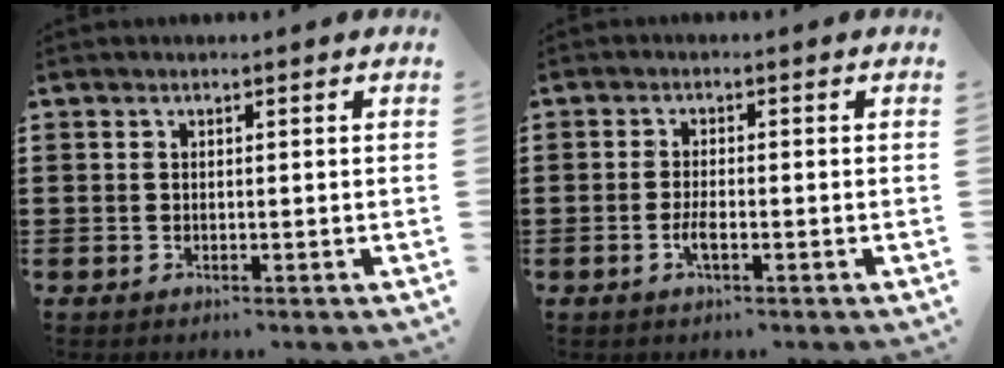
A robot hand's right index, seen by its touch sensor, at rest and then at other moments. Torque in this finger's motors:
{"motor_torque": [2.14, 0.00, 0.06, 0.05]}